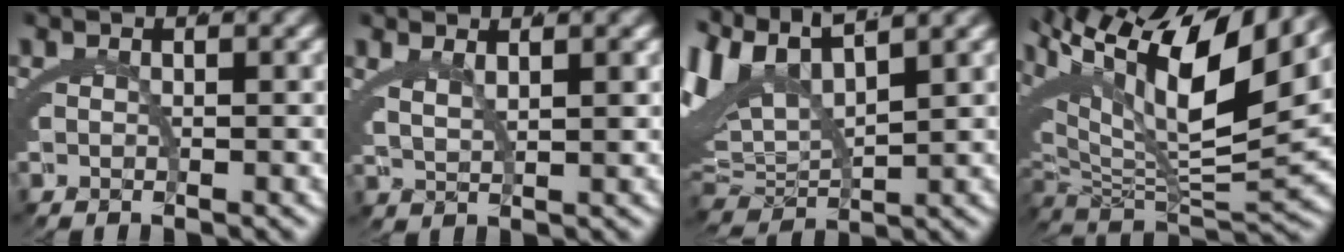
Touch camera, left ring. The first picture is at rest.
{"total": 2.1, "force": [1.6, 0.0, 1.3], "torque": [-0.026, -0.007, 0.040]}
{"total": 10.4, "force": [2.6, 7.8, 6.4], "torque": [-0.166, -0.009, 0.047]}
{"total": 16.2, "force": [6.7, 7.3, 12.8], "torque": [-0.211, 0.028, 0.100]}